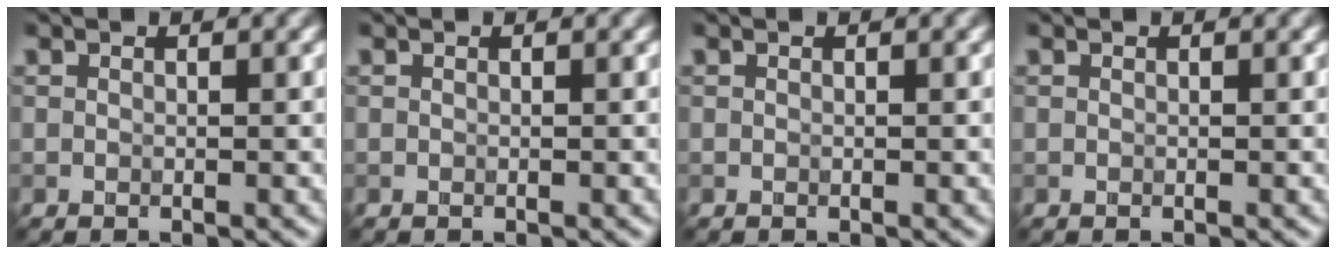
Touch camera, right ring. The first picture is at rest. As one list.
[{"total": 0.0}, {"total": 0.0}, {"total": 0.0}]